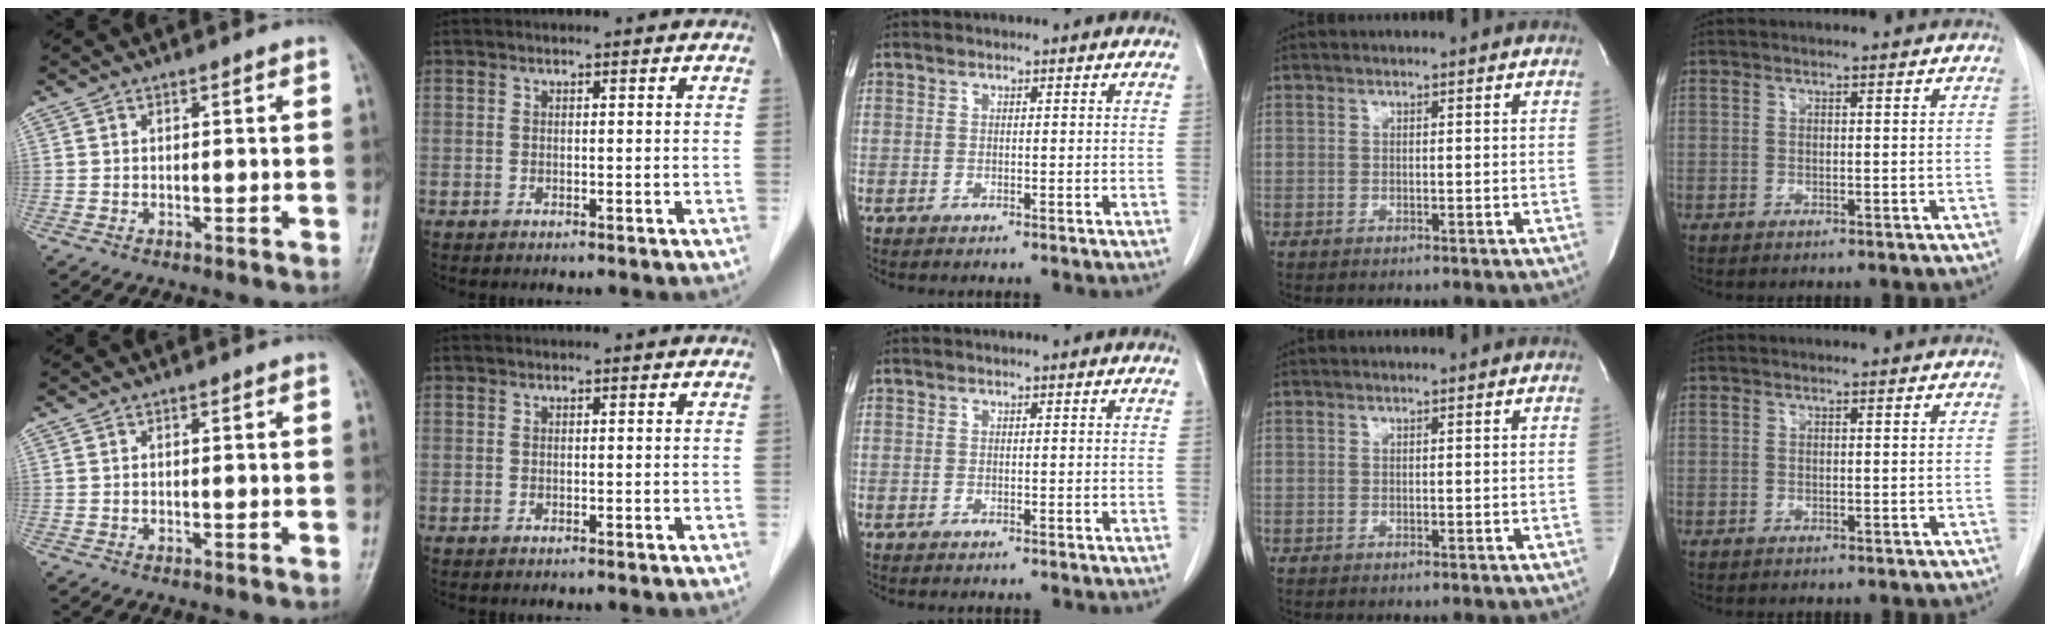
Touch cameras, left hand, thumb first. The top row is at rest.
{}